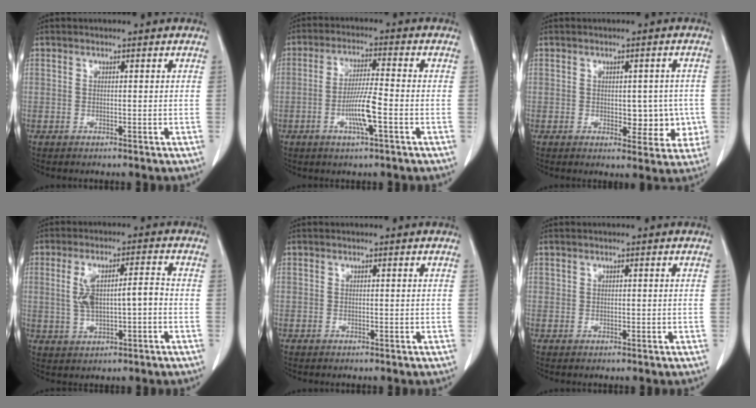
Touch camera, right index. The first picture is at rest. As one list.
[{"total": 9.3, "force": [-2.7, 0.8, 8.9], "torque": [-0.171, -0.005, -0.051]}, {"total": 8.1, "force": [-0.8, 4.7, 6.5], "torque": [-0.077, 0.016, 0.002]}, {"total": 8.3, "force": [-0.2, 3.0, 7.8], "torque": [-0.157, 0.023, 0.006]}, {"total": 0.0}, {"total": 1.0, "force": [0.1, 0.8, 0.5], "torque": [-0.018, 0.012, 0.008]}]